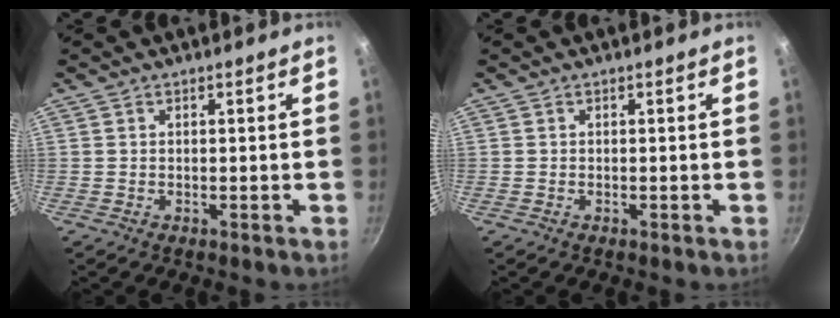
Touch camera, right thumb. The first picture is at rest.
{"total": 0.0}